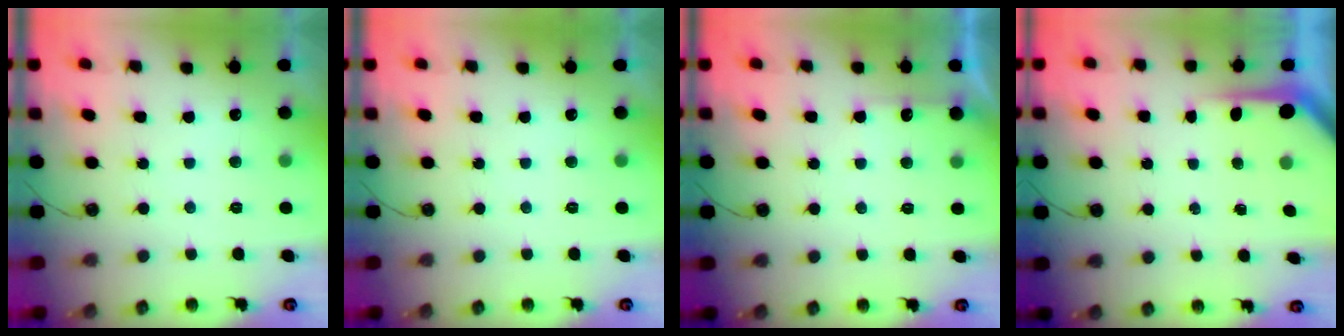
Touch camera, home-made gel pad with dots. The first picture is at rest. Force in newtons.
{"total": 0.0}
{"total": 4.3, "press": 4.3, "slide": 0.6}
{"total": 3.8, "press": 3.8, "slide": 0.4}